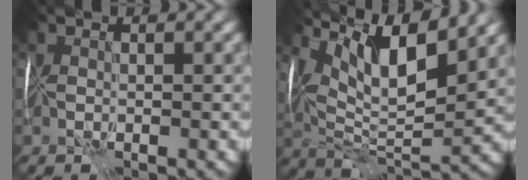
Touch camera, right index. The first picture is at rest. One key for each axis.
{"total": 10.8, "fx": 6.4, "fy": 3.1, "fz": 8.2, "tx": -0.149, "ty": 0.004, "tz": 0.118}